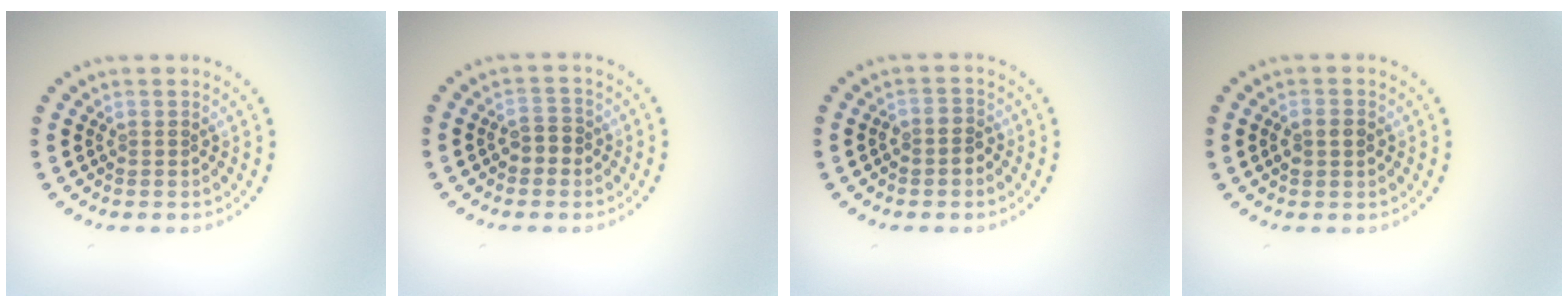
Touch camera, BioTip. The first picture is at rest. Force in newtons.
{"total": 1.8, "press": 1.7, "slide": 0.6}
{"total": 1.2, "press": 1.0, "slide": 0.7}
{"total": 1.3, "press": 1.3, "slide": 0.1}